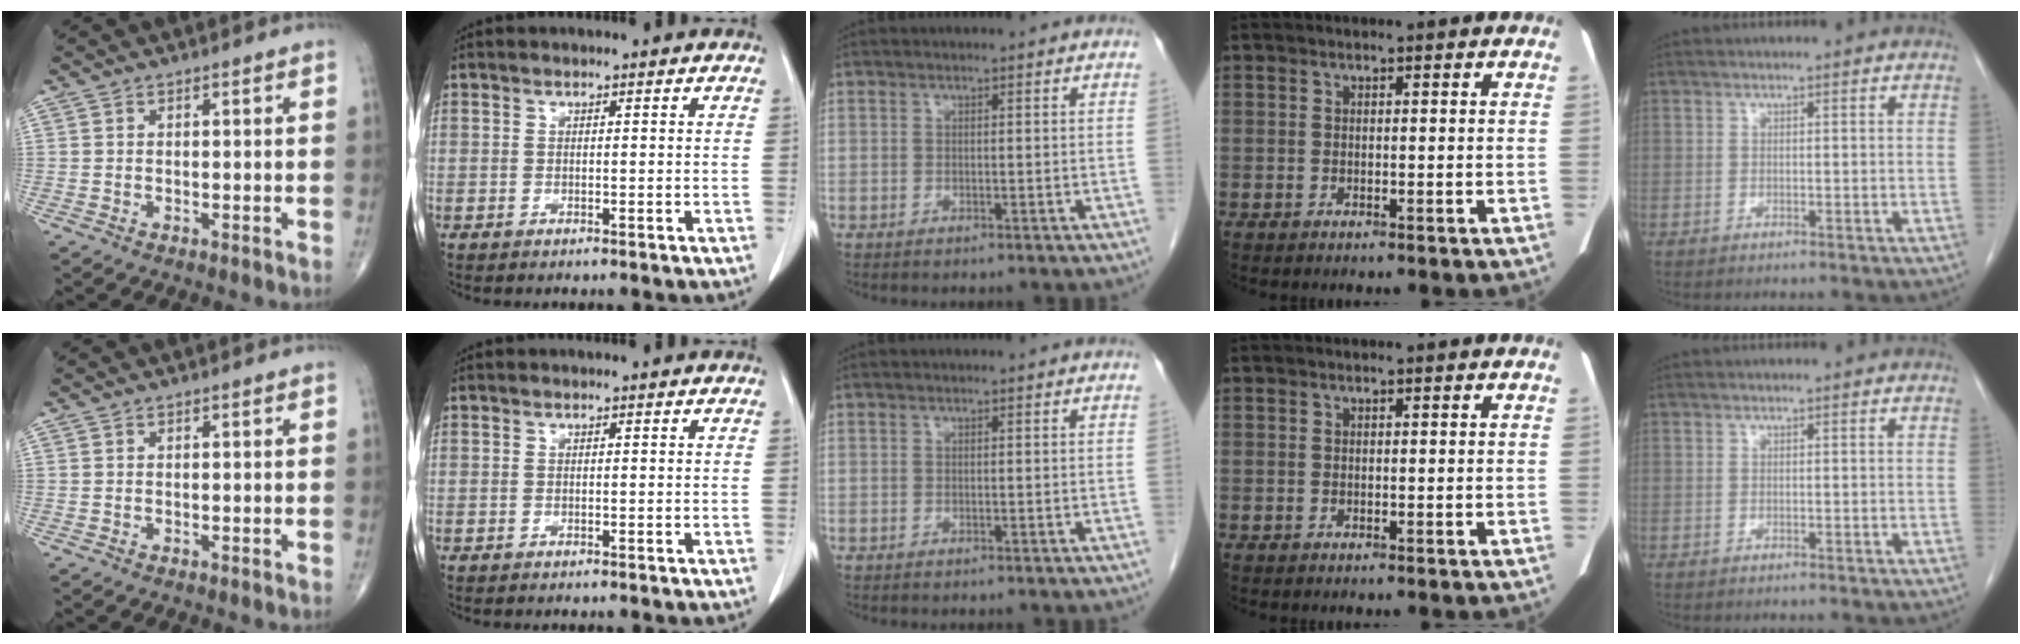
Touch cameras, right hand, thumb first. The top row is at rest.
{}